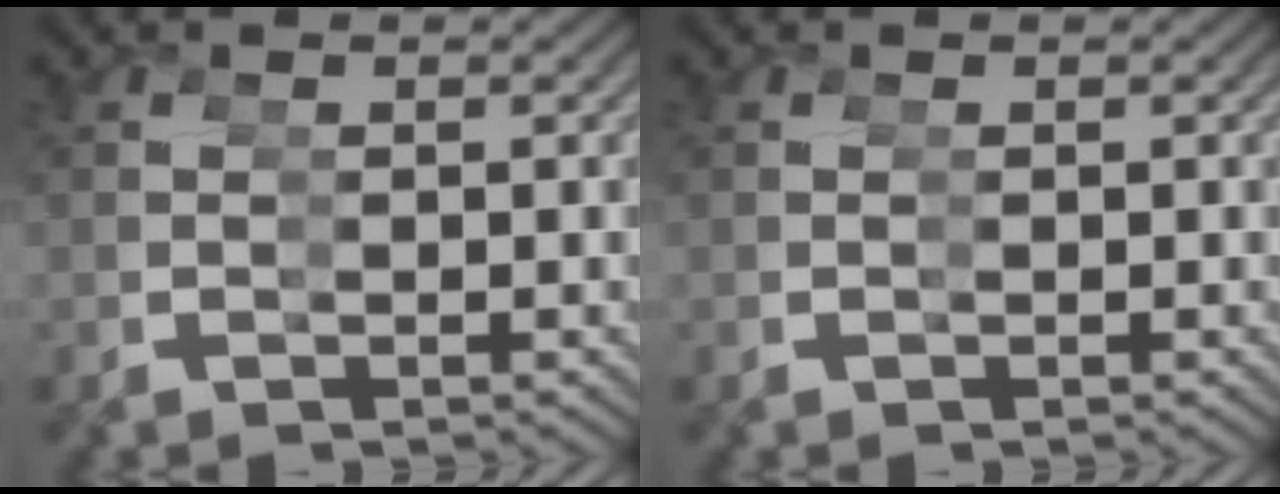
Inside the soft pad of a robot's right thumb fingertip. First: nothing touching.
{"total": 0.0}